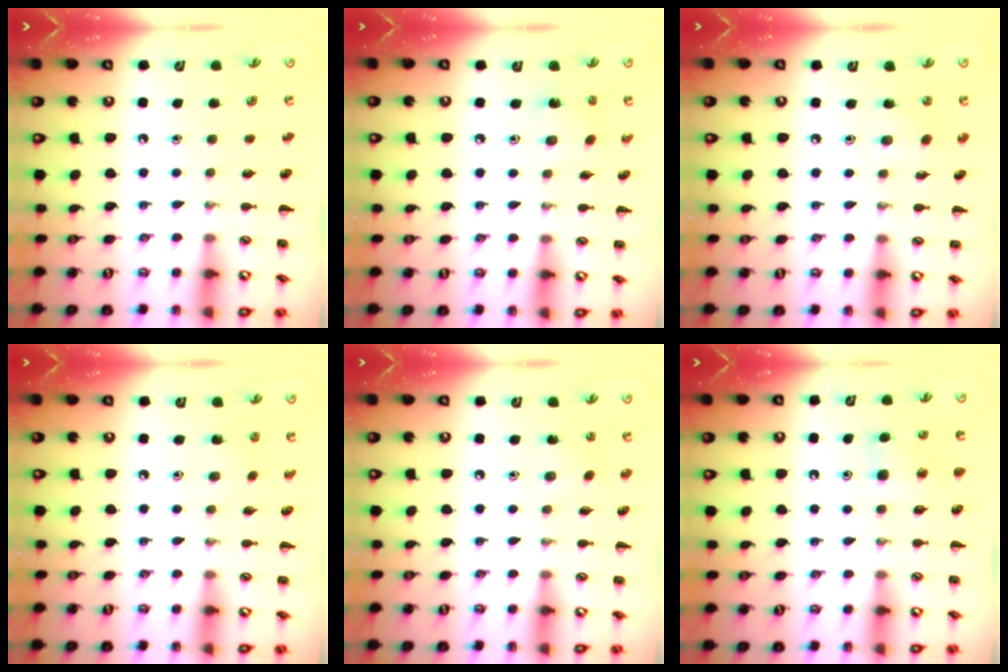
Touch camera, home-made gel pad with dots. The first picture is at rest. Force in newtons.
{"total": 2.7, "press": 2.6, "slide": 0.7}
{"total": 4.0, "press": 3.9, "slide": 0.9}
{"total": 1.5, "press": 1.4, "slide": 0.5}
{"total": 5.2, "press": 5.1, "slide": 1.3}
{"total": 4.7, "press": 4.5, "slide": 1.2}